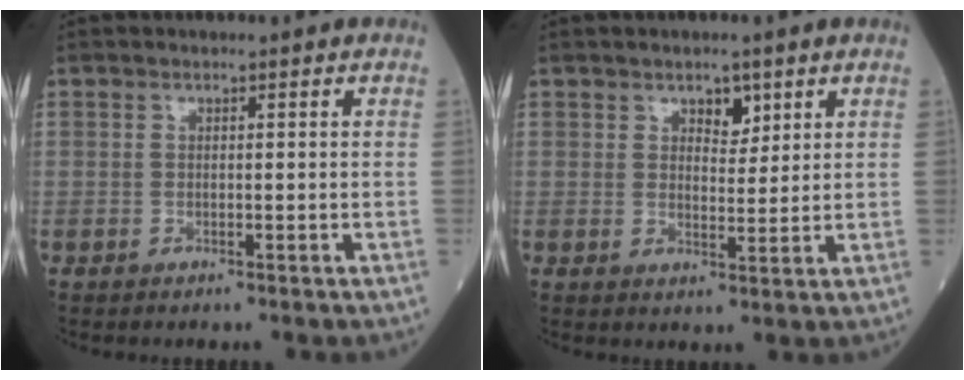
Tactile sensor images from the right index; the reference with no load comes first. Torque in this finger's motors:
{"motor_torque": [0.00, 0.00, 0.01, 0.03]}